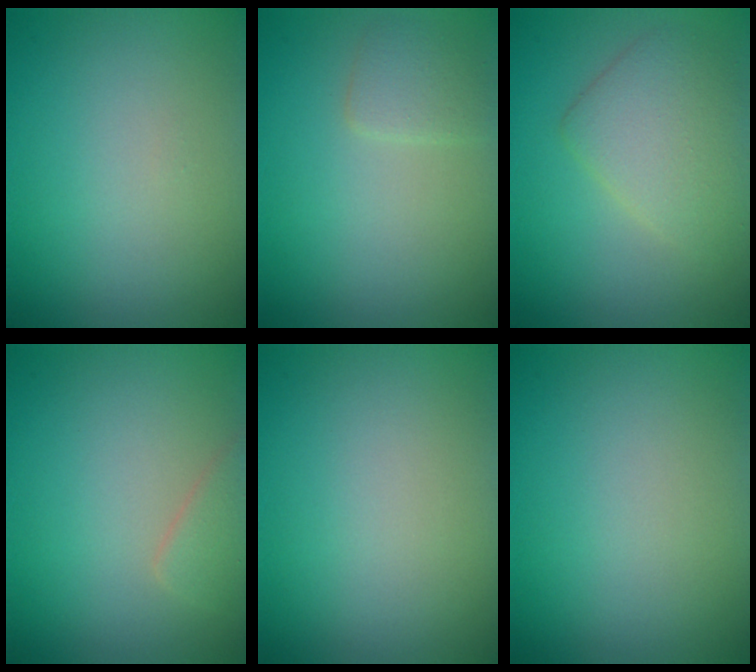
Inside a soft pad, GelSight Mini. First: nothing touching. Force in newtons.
{"total": 1.8, "press": 1.8, "slide": 0.0}
{"total": 4.3, "press": 4.3, "slide": 0.2}
{"total": 1.8, "press": 1.8, "slide": 0.1}
{"total": 0.0}
{"total": 0.0}